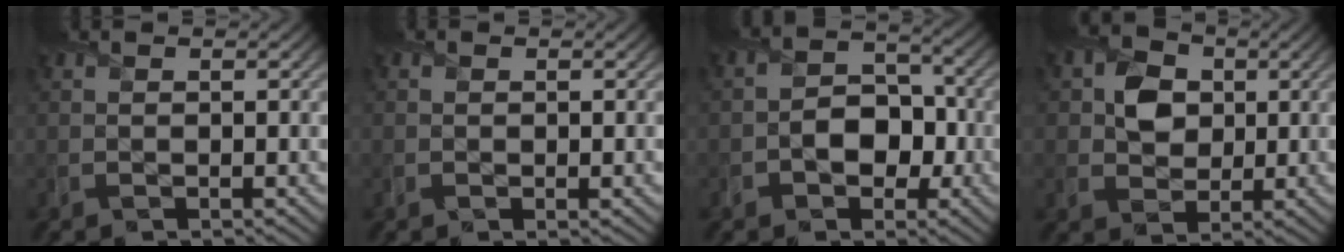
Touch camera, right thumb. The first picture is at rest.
{"total": 1.1, "force": [-0.2, 0.8, 0.7], "torque": [-0.011, -0.007, -0.005]}
{"total": 5.4, "force": [-1.6, 4.1, 3.2], "torque": [-0.022, 0.003, -0.044]}
{"total": 5.2, "force": [0.9, 4.5, 2.5], "torque": [-0.056, 0.006, 0.002]}